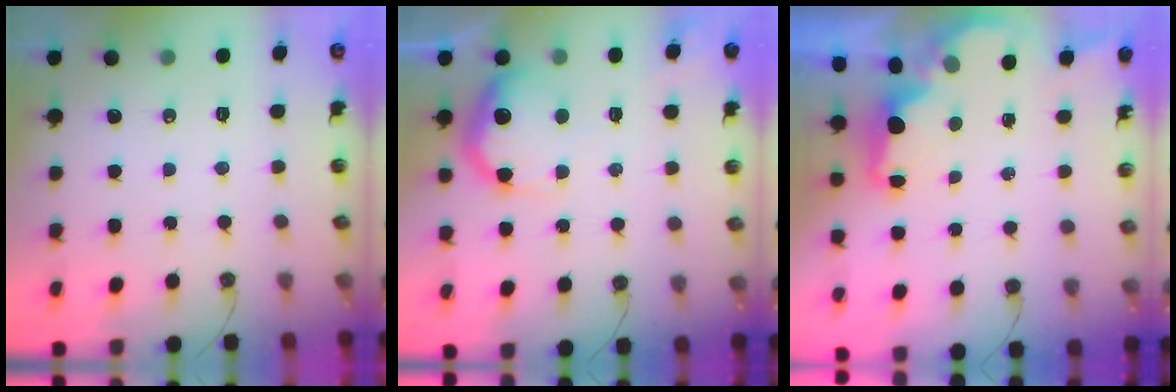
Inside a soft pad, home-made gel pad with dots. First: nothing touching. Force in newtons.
{"total": 16.3, "press": 16.3, "slide": 1.0}
{"total": 2.0, "press": 1.8, "slide": 0.8}